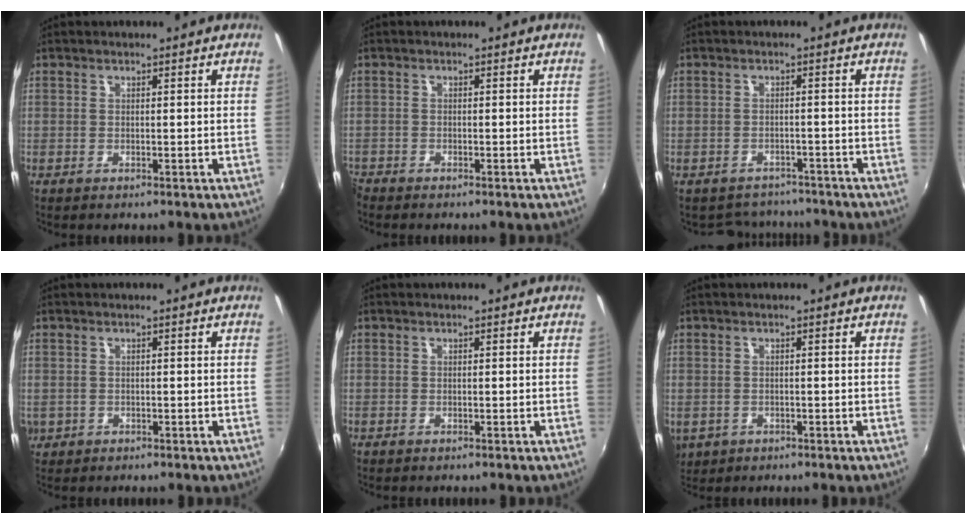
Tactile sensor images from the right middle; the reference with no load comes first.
{"total": 1.8, "force": [-1.7, 0.4, 0.1], "torque": [-0.011, -0.009, -0.040]}
{"total": 6.1, "force": [-5.4, 2.6, 0.5], "torque": [-0.022, 0.011, -0.076]}
{"total": 2.3, "force": [-0.4, 2.1, 0.8], "torque": [-0.017, -0.004, -0.004]}
{"total": 0.0}
{"total": 5.3, "force": [-1.4, 4.5, 2.5], "torque": [-0.056, -0.012, -0.015]}